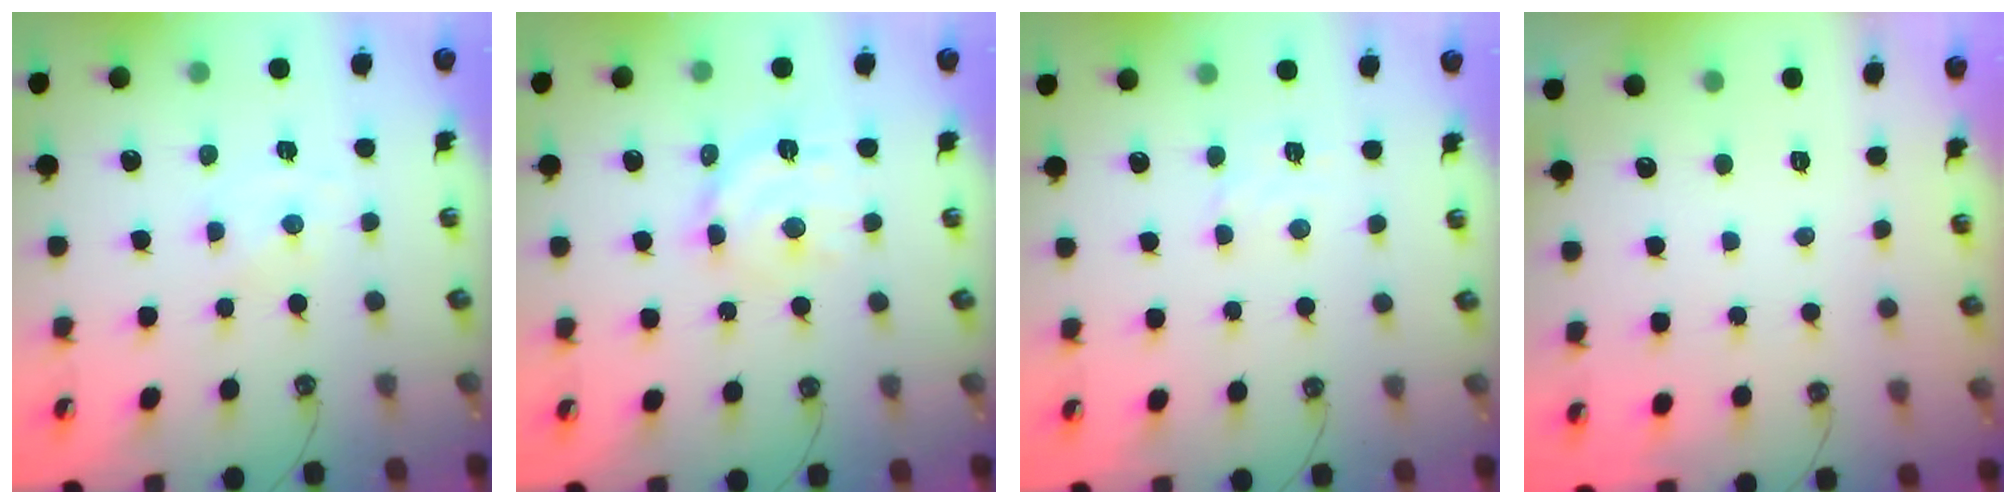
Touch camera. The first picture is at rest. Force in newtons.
{"total": 11.4, "press": 11.3, "slide": 0.7}
{"total": 2.8, "press": 2.7, "slide": 0.5}
{"total": 0.0}